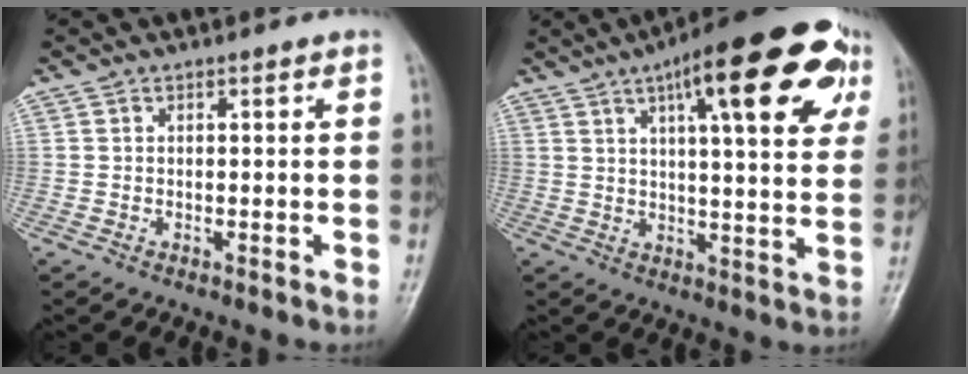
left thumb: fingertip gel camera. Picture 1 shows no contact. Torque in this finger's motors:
{"motor_torque": [0.61, 0.72, 1.63, -1.15, 0.34]}